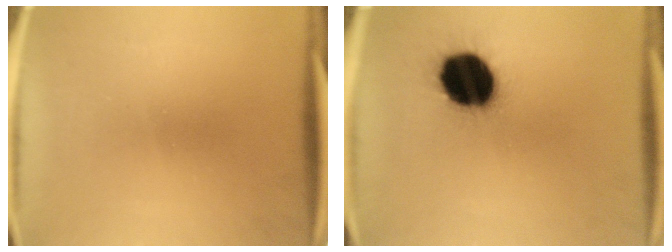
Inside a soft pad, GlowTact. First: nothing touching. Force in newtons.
{"total": 18.5}